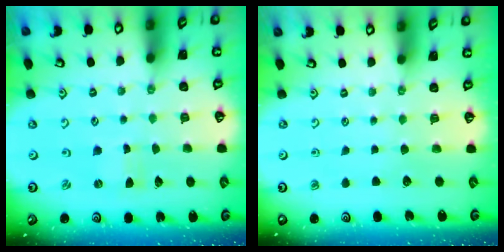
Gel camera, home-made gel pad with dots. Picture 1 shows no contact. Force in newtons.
{"total": 0.0}